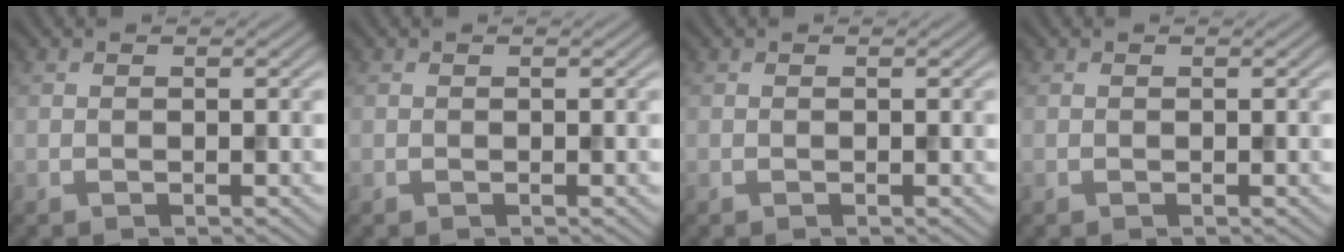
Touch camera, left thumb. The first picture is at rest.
{"total": 0.0}
{"total": 0.0}
{"total": 0.0}